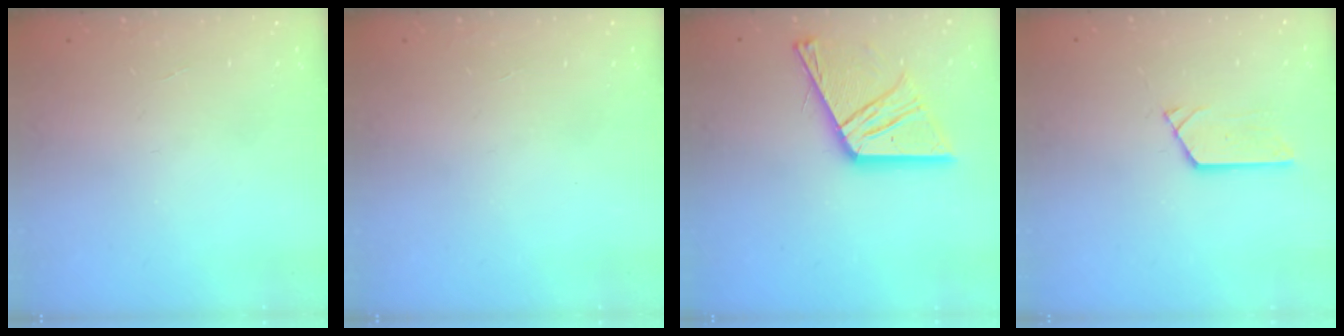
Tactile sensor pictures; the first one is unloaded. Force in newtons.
{"total": 0.0}
{"total": 17.3, "press": 17.2, "slide": 1.7}
{"total": 2.7, "press": 2.7, "slide": 0.0}